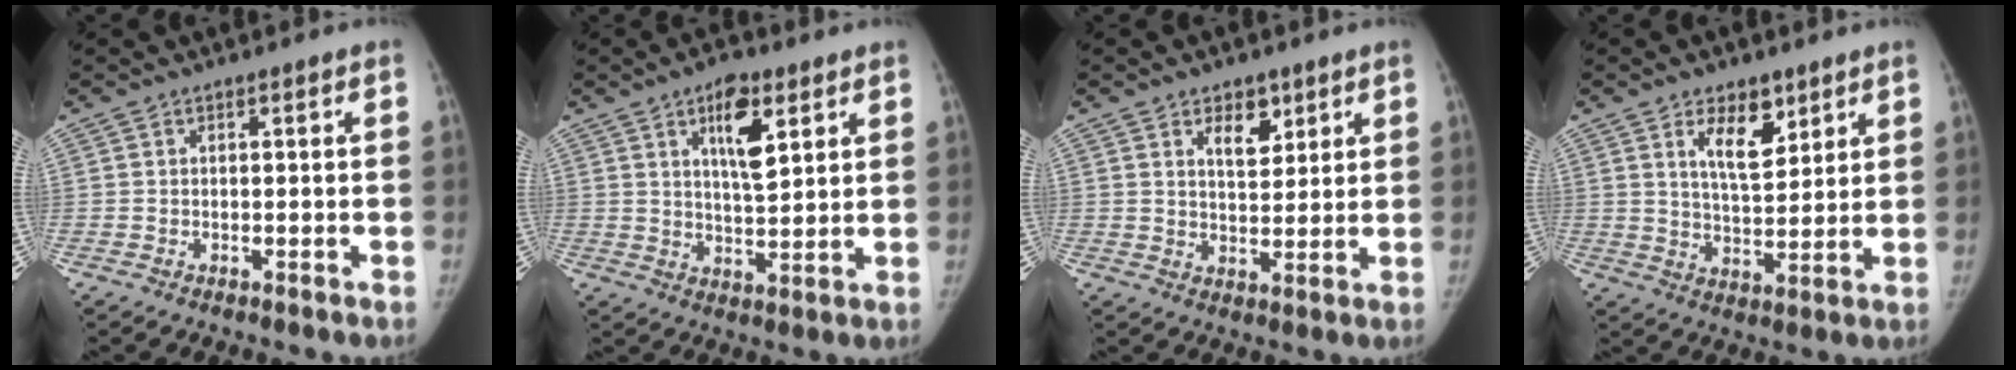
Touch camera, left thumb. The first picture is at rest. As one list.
[{"total": 9.0, "force": [4.3, 3.7, 7.1], "torque": [-0.095, -0.023, 0.070]}, {"total": 6.1, "force": [3.4, 3.5, 3.6], "torque": [-0.029, -0.023, 0.056]}, {"total": 8.8, "force": [4.8, 4.3, 5.9], "torque": [-0.071, -0.035, 0.084]}]